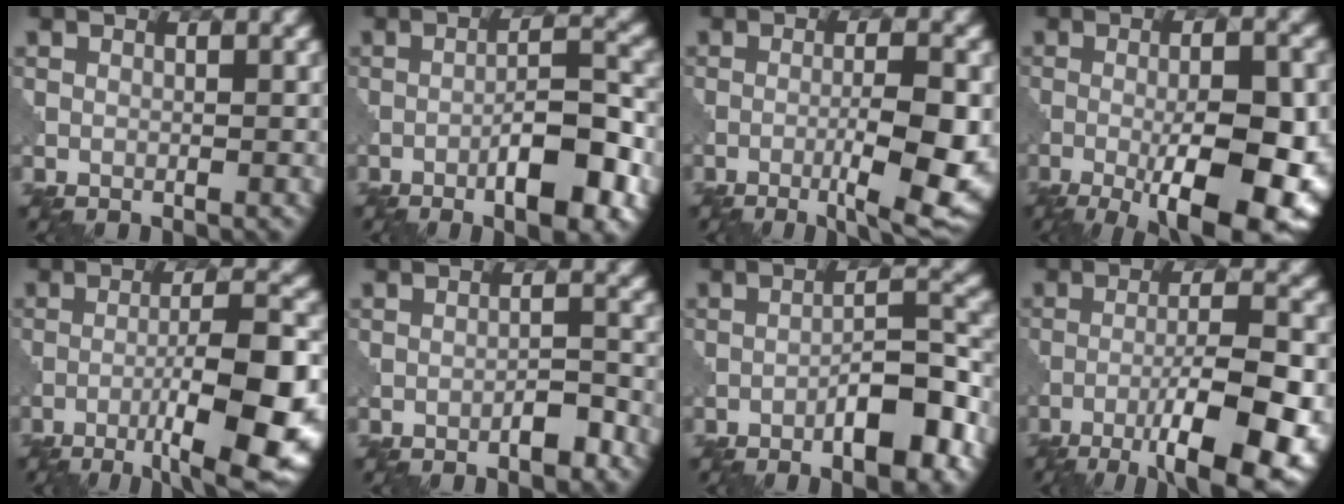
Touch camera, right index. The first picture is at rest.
{"total": 6.9, "force": [-3.1, 1.6, 5.9], "torque": [-0.090, 0.012, -0.048]}
{"total": 7.0, "force": [-2.4, 1.2, 6.5], "torque": [-0.105, -0.001, -0.036]}
{"total": 12.0, "force": [-3.7, 3.4, 10.9], "torque": [-0.150, -0.003, -0.053]}
{"total": 10.7, "force": [-4.5, 2.1, 9.5], "torque": [-0.143, 0.000, -0.069]}
{"total": 2.1, "force": [-1.4, 0.5, 1.5], "torque": [-0.018, 0.007, -0.023]}
{"total": 6.2, "force": [-3.3, 1.6, 5.0], "torque": [-0.071, 0.016, -0.052]}
{"total": 11.6, "force": [-5.9, 2.7, 9.5], "torque": [-0.152, -0.003, -0.088]}